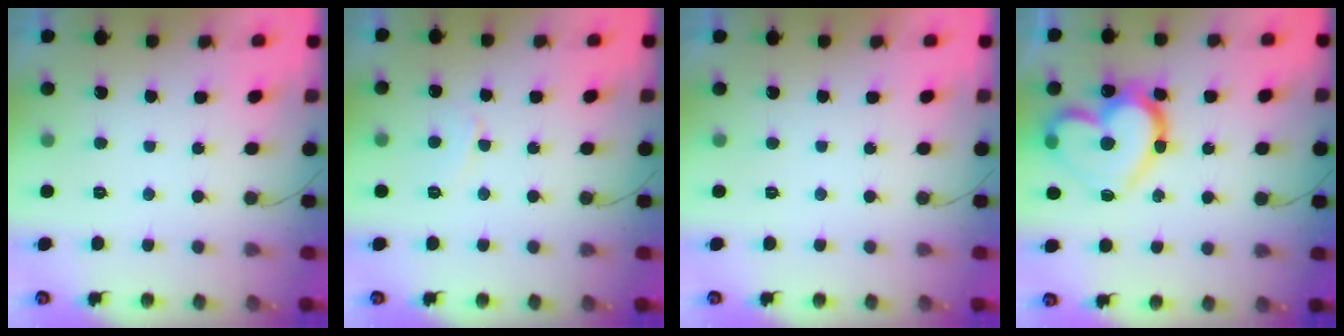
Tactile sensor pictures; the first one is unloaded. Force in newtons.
{"total": 3.9, "press": 3.8, "slide": 0.4}
{"total": 1.9, "press": 1.9, "slide": 0.0}
{"total": 21.5, "press": 21.5, "slide": 1.3}